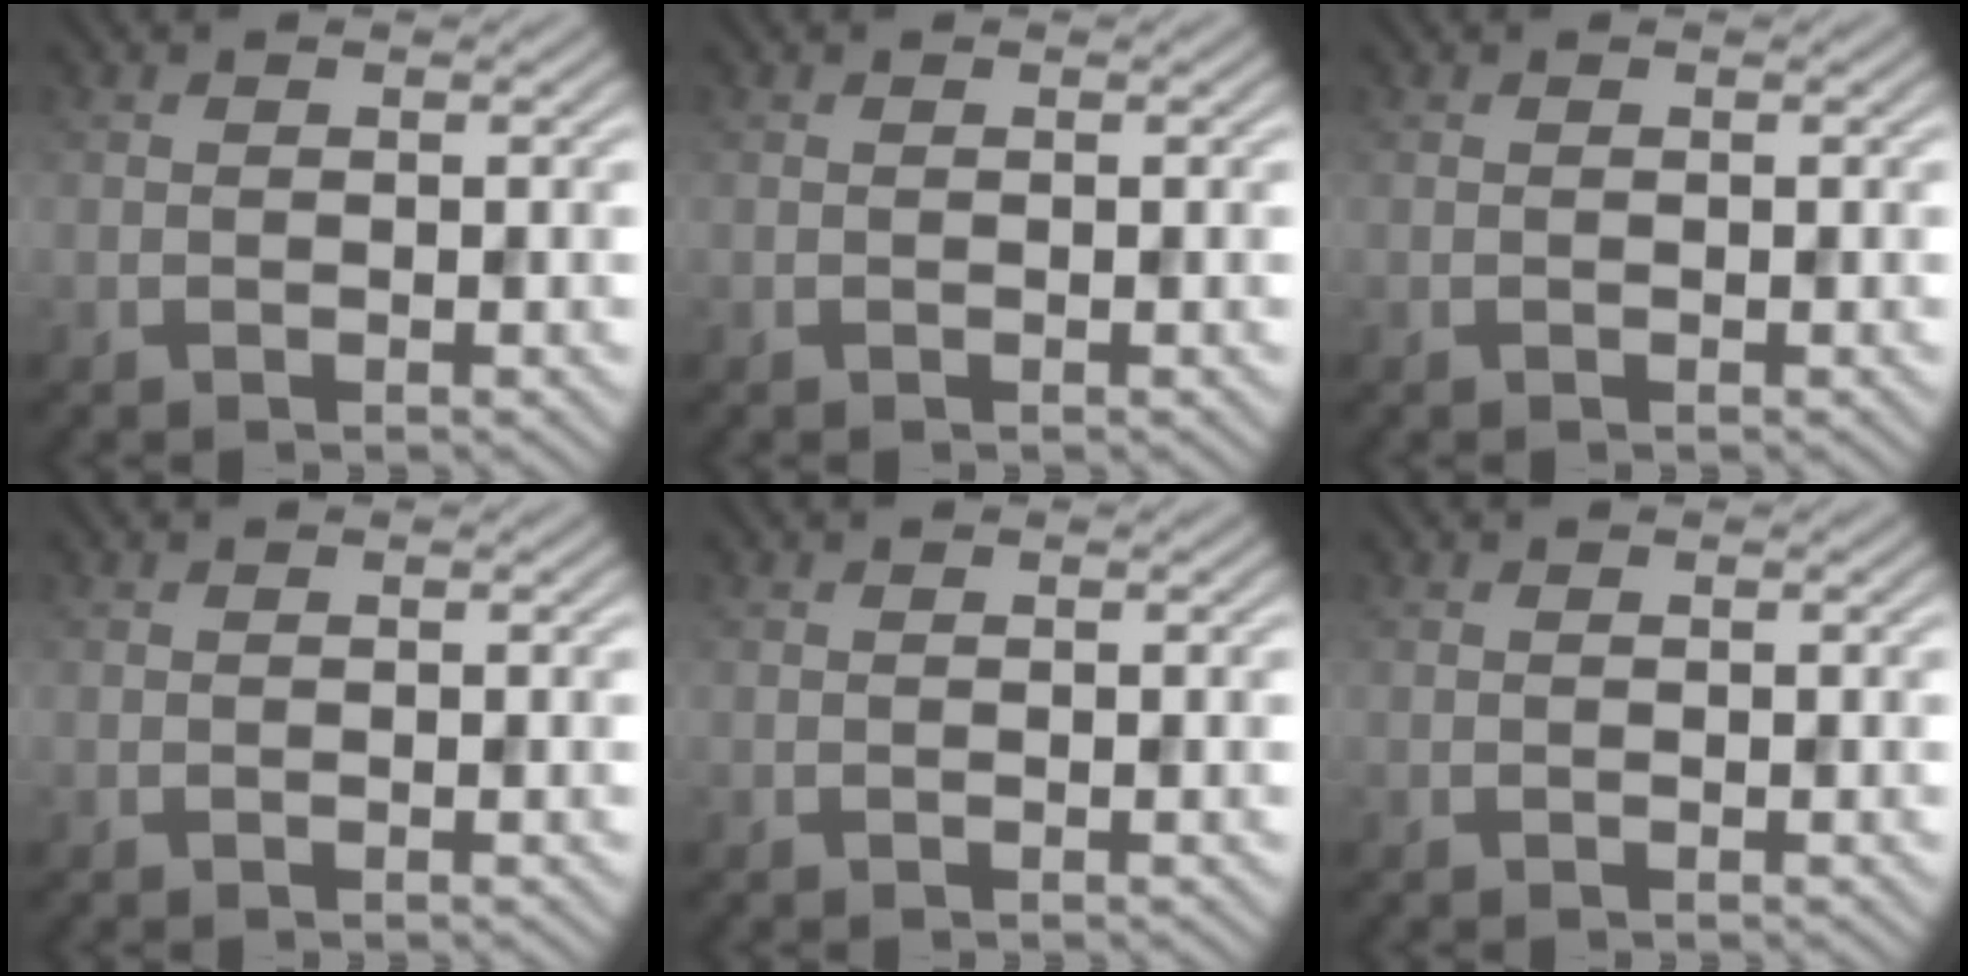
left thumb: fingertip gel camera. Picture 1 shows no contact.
{"total": 0.0}
{"total": 0.0}
{"total": 0.0}
{"total": 0.0}
{"total": 0.0}